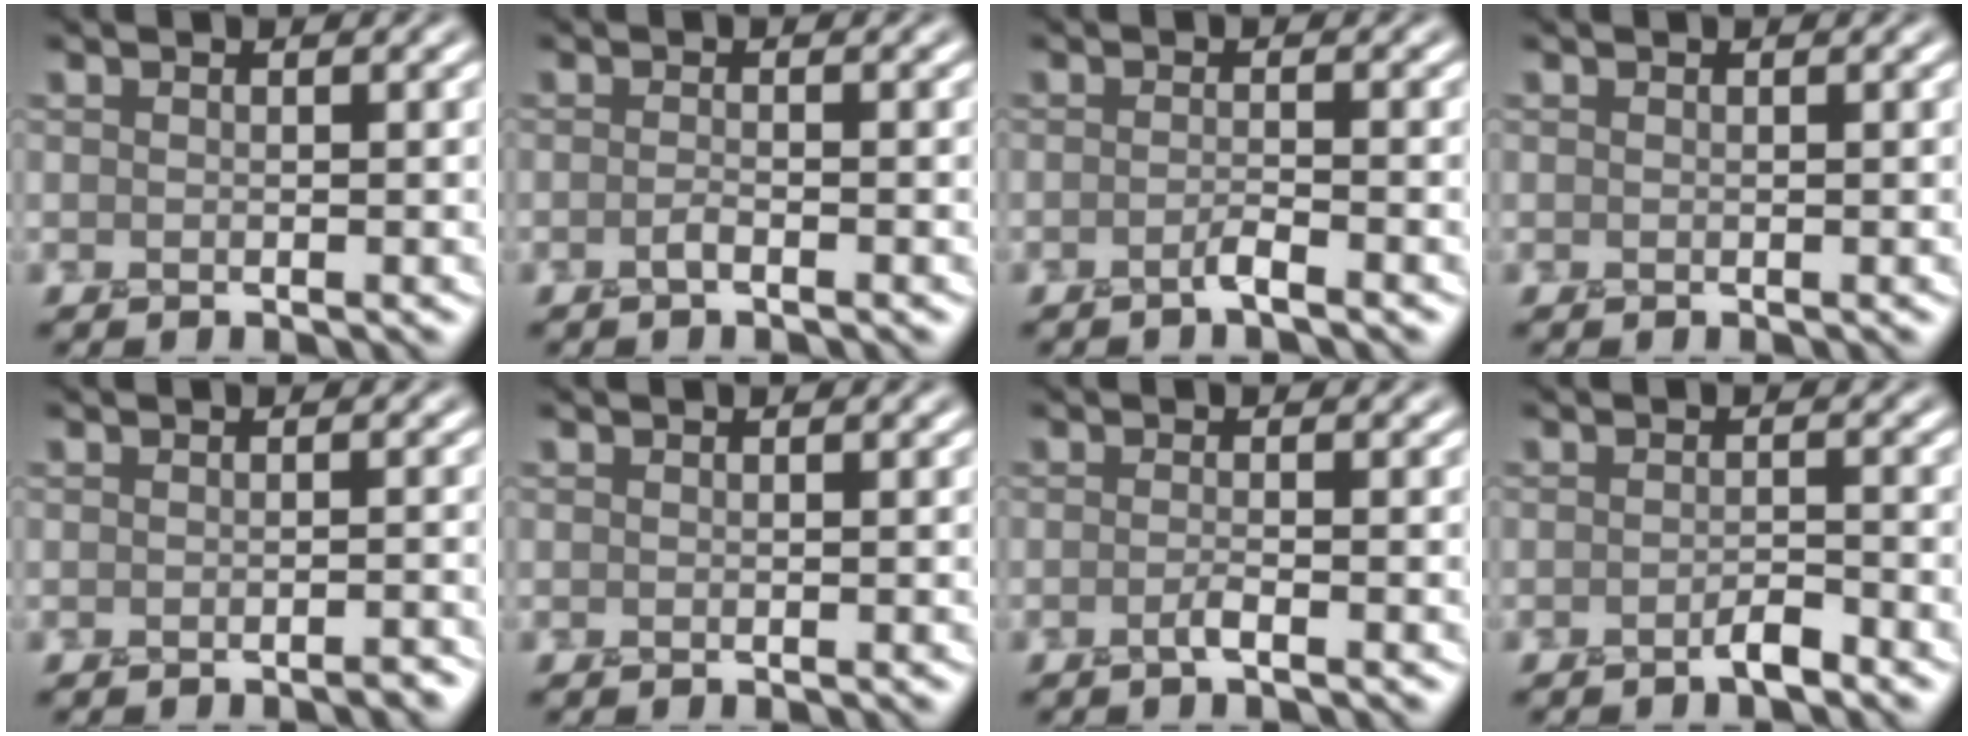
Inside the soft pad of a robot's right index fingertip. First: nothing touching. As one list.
[{"total": 0.8, "force": [-0.5, 0.3, 0.6], "torque": [-0.008, 0.007, -0.014]}, {"total": 1.1, "force": [-0.8, 0.1, 0.8], "torque": [-0.009, 0.007, -0.022]}, {"total": 0.0}, {"total": 1.3, "force": [-1.0, 0.3, 0.7], "torque": [-0.001, 0.000, -0.021]}, {"total": 0.0}, {"total": 1.0, "force": [-0.5, 0.2, 0.9], "torque": [-0.012, 0.006, -0.015]}, {"total": 1.3, "force": [-1.0, 0.2, 0.8], "torque": [-0.011, 0.007, -0.022]}]